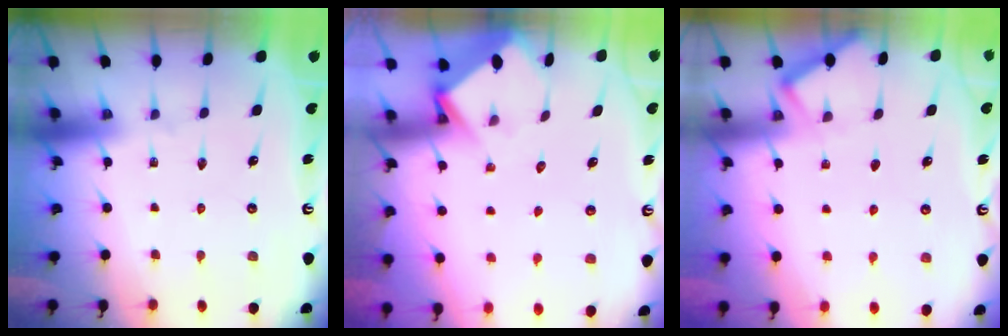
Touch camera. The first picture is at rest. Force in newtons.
{"total": 3.5, "press": 3.5, "slide": 0.3}
{"total": 4.2, "press": 4.1, "slide": 0.4}